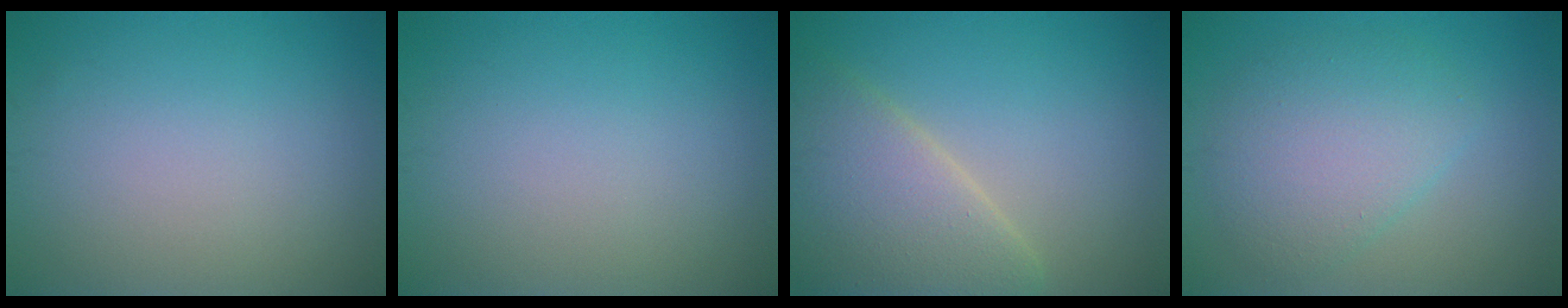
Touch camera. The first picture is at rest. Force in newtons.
{"total": 0.0}
{"total": 6.4, "press": 6.4, "slide": 0.6}
{"total": 4.6, "press": 4.6, "slide": 0.2}